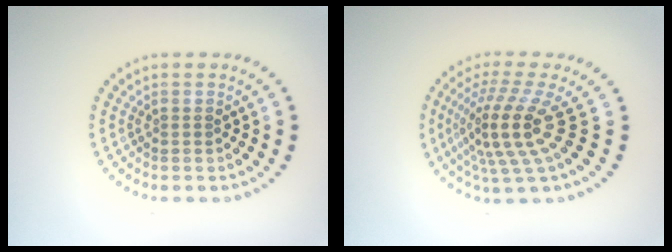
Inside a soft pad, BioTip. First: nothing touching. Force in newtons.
{"total": 5.2, "press": 3.7, "slide": 3.7}